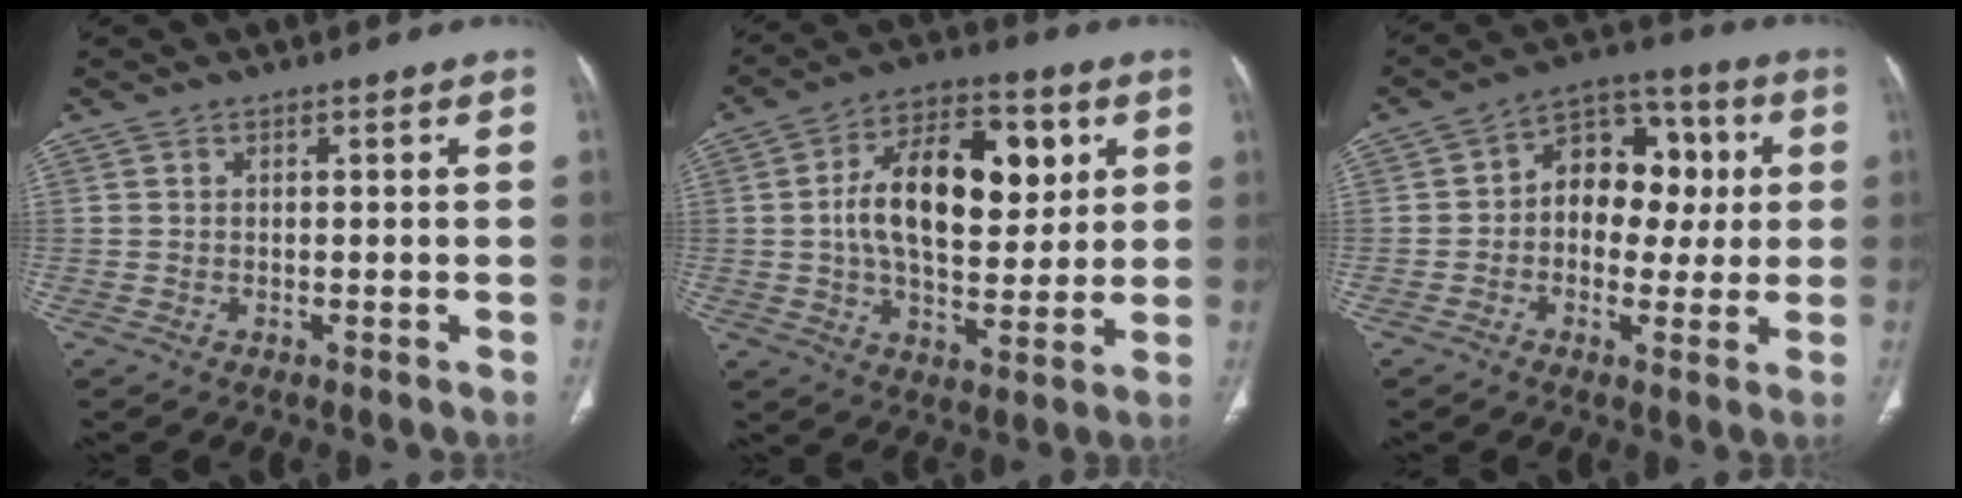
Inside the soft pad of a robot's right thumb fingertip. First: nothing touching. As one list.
[{"total": 18.9, "force": [3.8, 10.6, 15.2], "torque": [-0.212, 0.002, 0.059]}, {"total": 12.7, "force": [1.0, 9.2, 8.7], "torque": [-0.077, 0.029, 0.005]}]